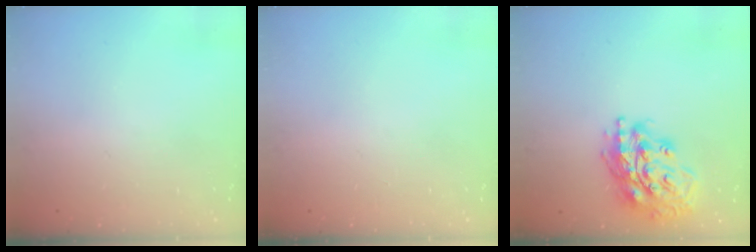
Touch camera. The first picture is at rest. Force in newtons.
{"total": 0.0}
{"total": 18.0, "press": 17.9, "slide": 2.1}